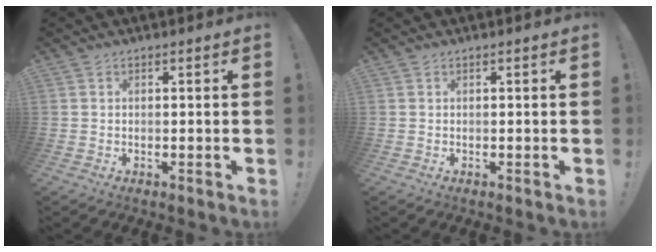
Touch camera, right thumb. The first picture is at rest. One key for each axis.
{"total": 0.0}